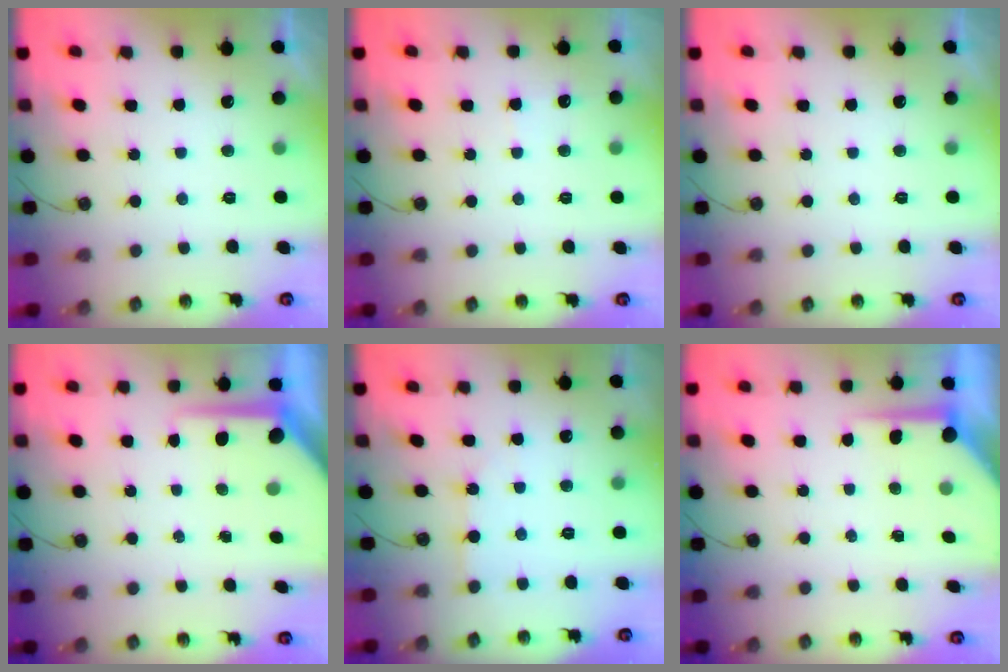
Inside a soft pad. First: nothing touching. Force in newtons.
{"total": 5.2, "press": 5.1, "slide": 0.7}
{"total": 0.0}
{"total": 8.7, "press": 8.6, "slide": 0.9}
{"total": 3.2, "press": 3.2, "slide": 0.5}
{"total": 7.8, "press": 7.7, "slide": 0.6}